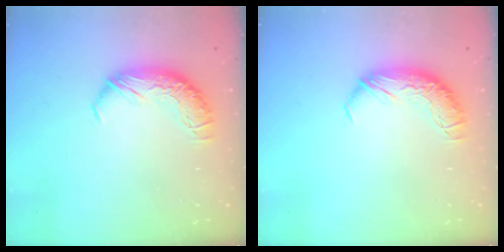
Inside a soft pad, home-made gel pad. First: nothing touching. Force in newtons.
{"total": 0.0}